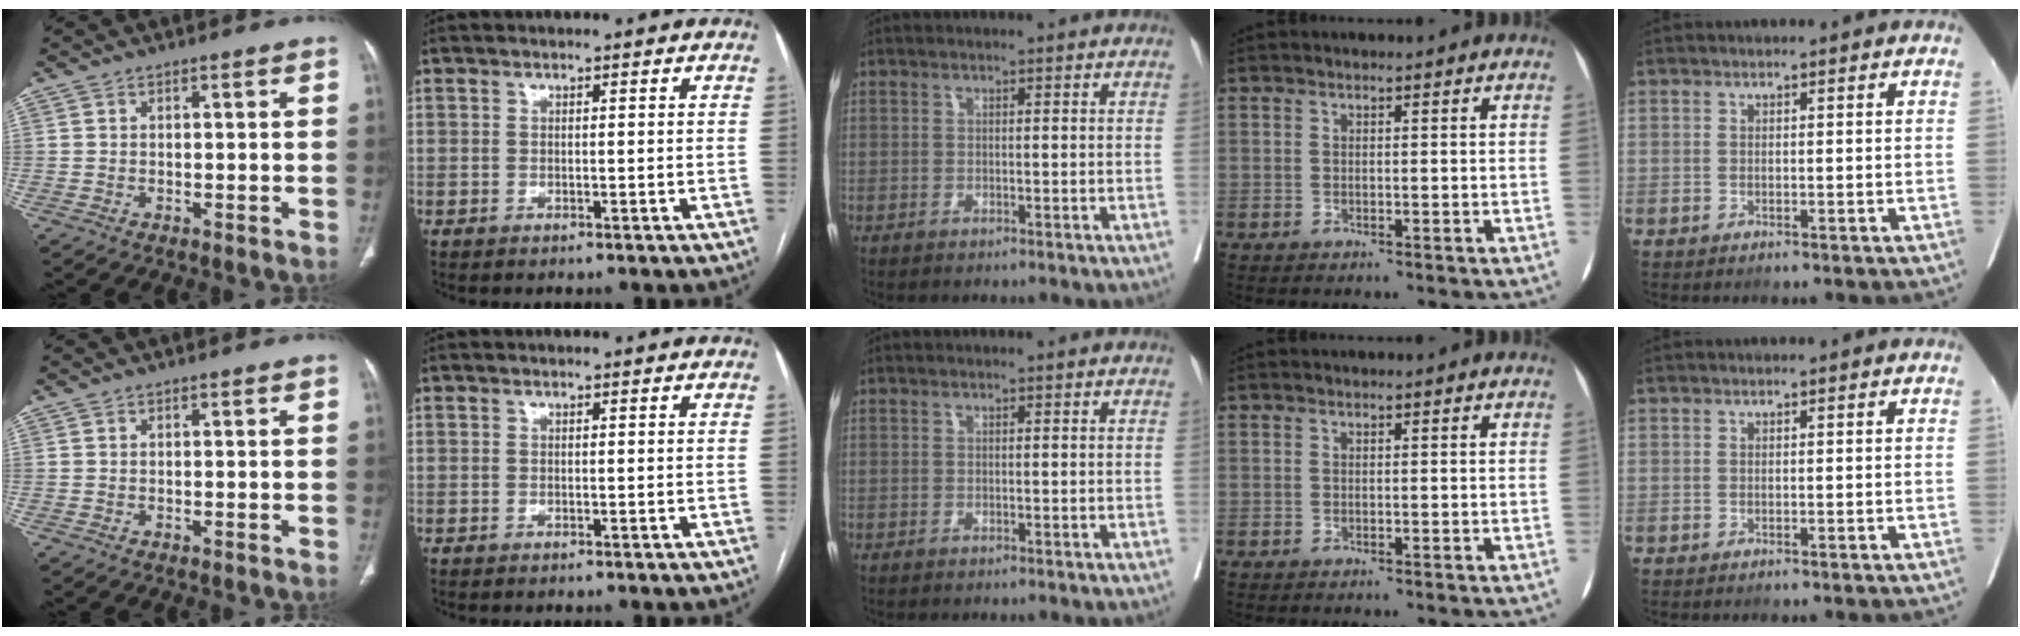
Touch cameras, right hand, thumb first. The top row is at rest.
{}